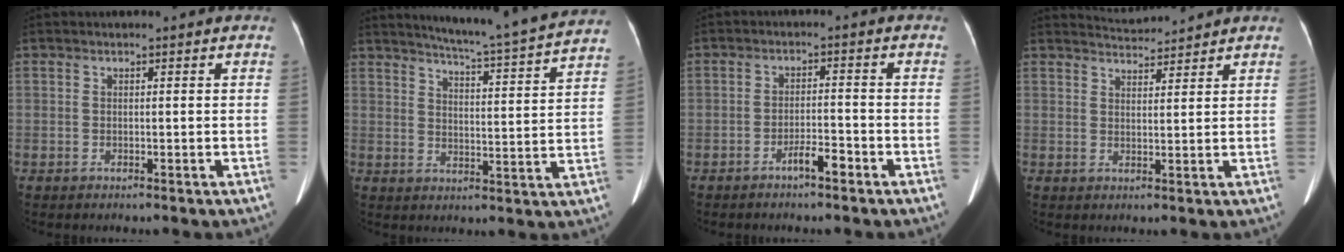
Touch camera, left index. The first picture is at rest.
{"total": 17.1, "force": [15.7, -1.3, 6.6], "torque": [-0.113, -0.042, 0.195]}
{"total": 3.1, "force": [-2.3, 0.4, 2.1], "torque": [-0.034, 0.002, -0.043]}
{"total": 4.0, "force": [3.9, -0.3, -0.4], "torque": [-0.006, 0.010, 0.067]}